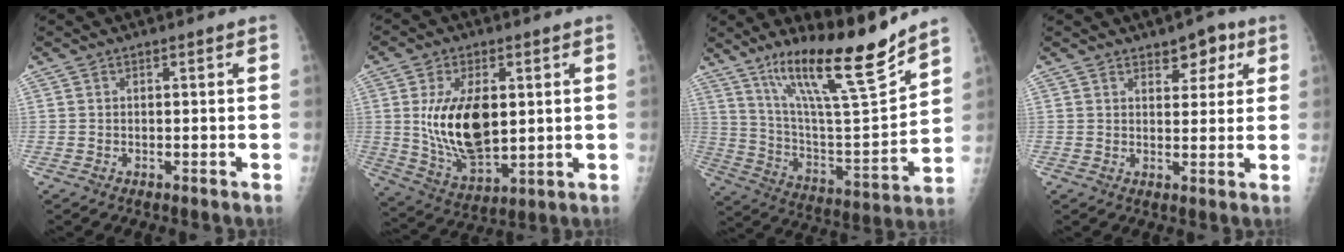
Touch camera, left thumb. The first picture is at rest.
{"total": 15.3, "force": [2.0, 8.3, 12.7], "torque": [-0.213, -0.020, 0.051]}
{"total": 21.4, "force": [15.7, 2.7, 14.4], "torque": [-0.210, -0.088, 0.277]}
{"total": 5.3, "force": [3.0, 3.1, 3.1], "torque": [-0.011, -0.013, 0.039]}